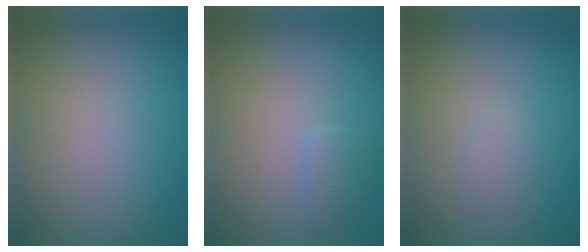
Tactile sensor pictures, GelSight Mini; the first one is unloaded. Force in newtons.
{"total": 1.0, "press": 1.0, "slide": 0.0}
{"total": 1.0, "press": 1.0, "slide": 0.1}